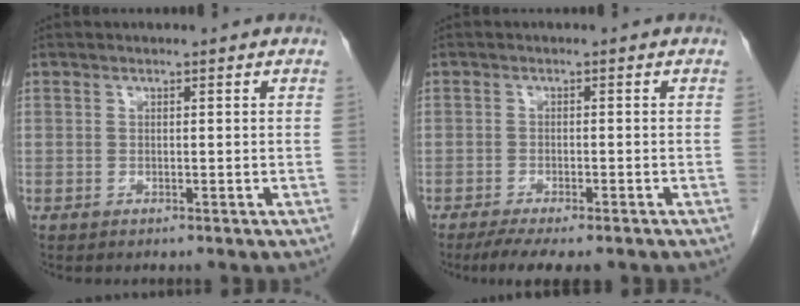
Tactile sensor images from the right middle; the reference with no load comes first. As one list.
[{"total": 6.8, "force": [-5.3, 1.8, 3.9], "torque": [-0.055, -0.011, -0.083]}]